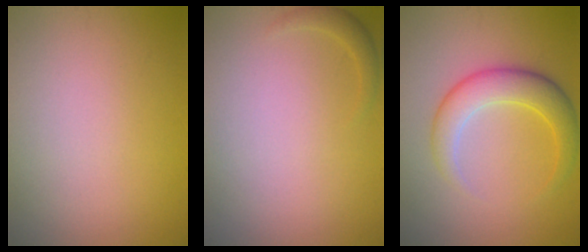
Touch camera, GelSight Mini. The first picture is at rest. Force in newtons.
{"total": 1.0, "press": 1.0, "slide": 0.1}
{"total": 4.4, "press": 4.4, "slide": 0.1}